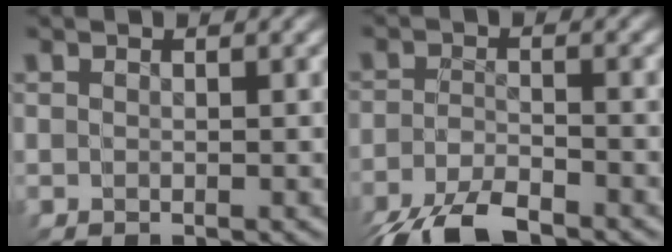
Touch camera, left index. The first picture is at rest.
{"total": 5.8, "force": [-5.8, 0.3, -0.1], "torque": [-0.030, -0.023, -0.087]}